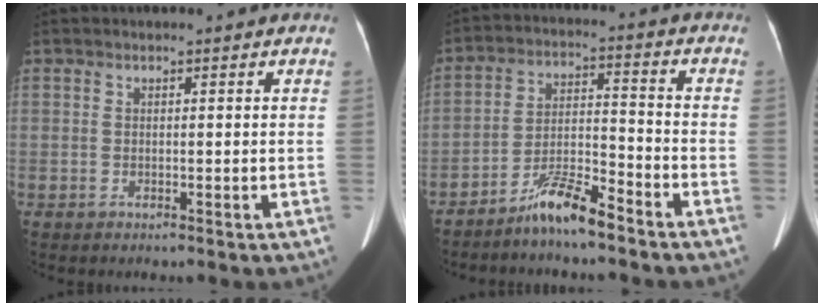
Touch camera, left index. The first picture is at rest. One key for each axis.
{"total": 7.4, "fx": -6.3, "fy": 0.5, "fz": 3.9, "tx": -0.080, "ty": -0.009, "tz": -0.120}